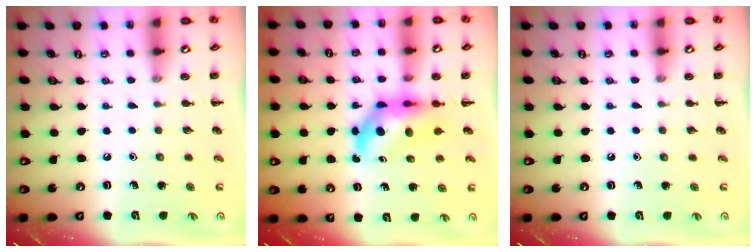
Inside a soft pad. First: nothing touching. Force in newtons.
{"total": 7.9, "press": 7.8, "slide": 1.6}
{"total": 0.7, "press": 0.6, "slide": 0.4}